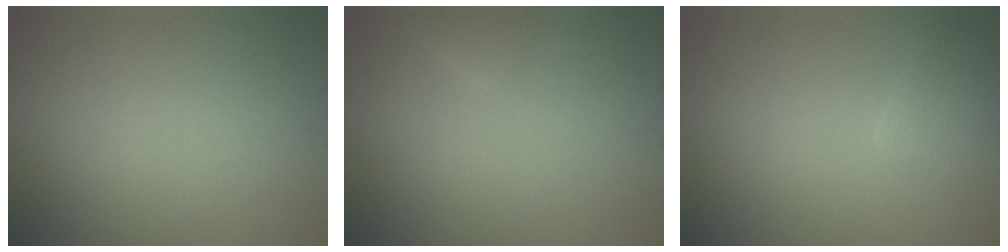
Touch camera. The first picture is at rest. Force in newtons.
{"total": 1.0, "press": 1.0, "slide": 0.1}
{"total": 2.3, "press": 2.3, "slide": 0.2}